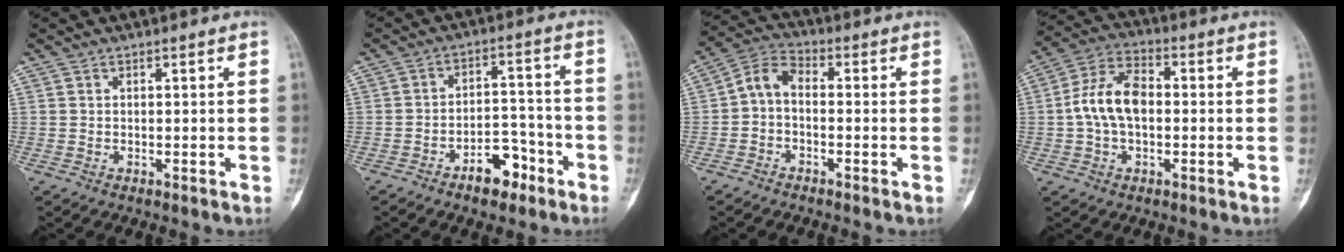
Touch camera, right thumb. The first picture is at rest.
{"total": 7.9, "force": [-4.8, 4.2, 4.6], "torque": [-0.052, 0.049, -0.073]}
{"total": 5.6, "force": [-0.9, 3.4, 4.3], "torque": [-0.079, 0.027, -0.033]}
{"total": 10.3, "force": [-0.3, 6.3, 8.2], "torque": [-0.155, 0.029, -0.014]}